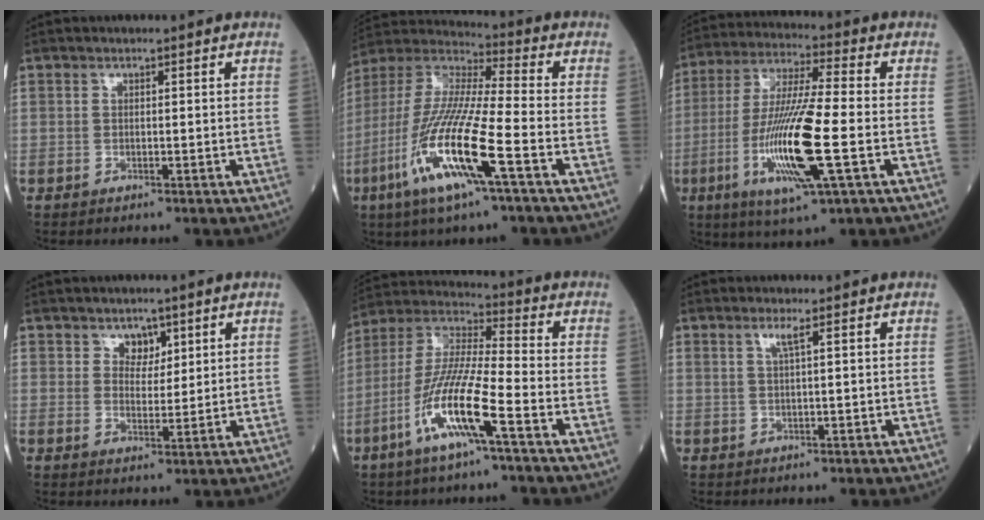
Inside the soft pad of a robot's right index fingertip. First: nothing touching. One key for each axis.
{"total": 17.8, "fx": -6.9, "fy": 1.3, "fz": 16.3, "tx": -0.356, "ty": -0.026, "tz": -0.136}
{"total": 16.0, "fx": -4.1, "fy": 1.0, "fz": 15.5, "tx": -0.318, "ty": -0.019, "tz": -0.074}
{"total": 3.1, "fx": 2.0, "fy": 2.0, "fz": 1.3, "tx": -0.015, "ty": 0.000, "tz": 0.036}
{"total": 13.1, "fx": -5.7, "fy": 0.7, "fz": 11.8, "tx": -0.250, "ty": -0.006, "tz": -0.113}
{"total": 1.7, "fx": 0.8, "fy": -0.3, "fz": 1.4, "tx": -0.036, "ty": 0.002, "tz": 0.019}